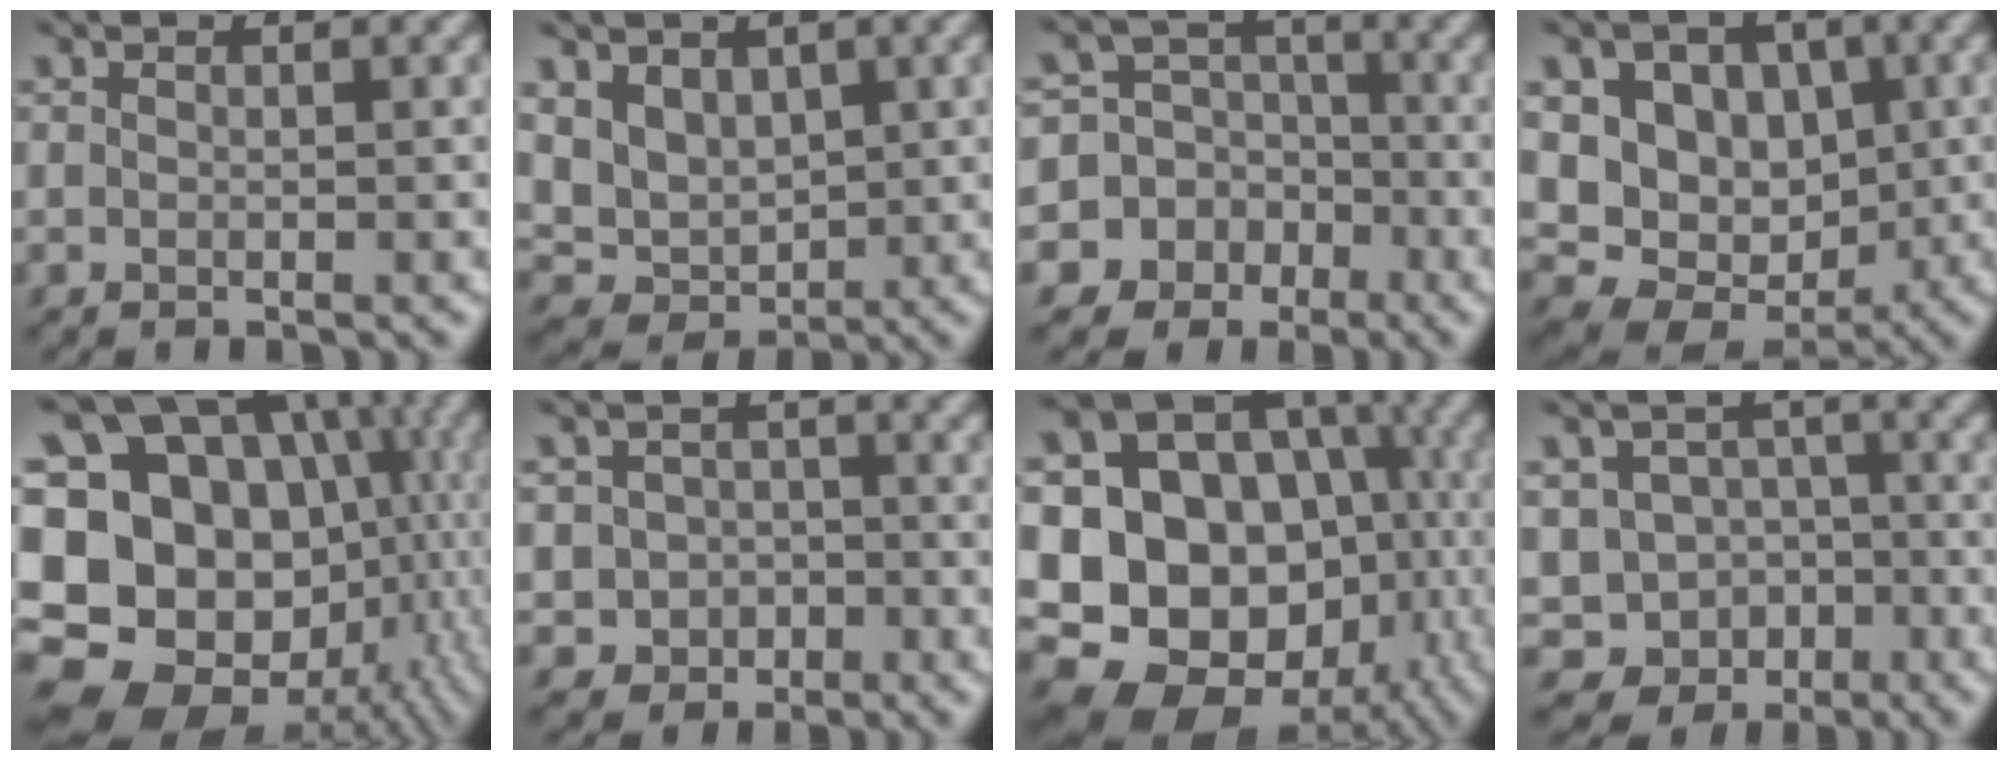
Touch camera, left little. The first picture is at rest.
{"total": 5.1, "force": [1.7, 4.0, 2.8], "torque": [-0.062, 0.004, 0.040]}
{"total": 12.2, "force": [-5.3, 10.8, 1.5], "torque": [-0.069, -0.011, -0.093]}
{"total": 12.8, "force": [2.3, 10.2, 7.3], "torque": [-0.124, 0.036, 0.028]}
{"total": 23.3, "force": [-1.8, 19.4, 12.7], "torque": [-0.232, 0.030, -0.039]}
{"total": 3.5, "force": [-1.2, 3.2, 0.5], "torque": [0.013, 0.005, -0.032]}
{"total": 21.3, "force": [-2.8, 17.5, 11.8], "torque": [-0.203, 0.000, -0.039]}
{"total": 9.3, "force": [-4.8, 7.7, 1.9], "torque": [-0.020, -0.002, -0.090]}